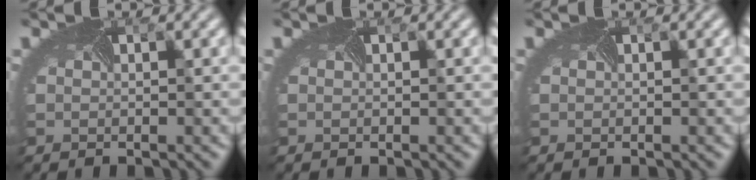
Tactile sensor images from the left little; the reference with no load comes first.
{"total": 0.0}
{"total": 0.0}